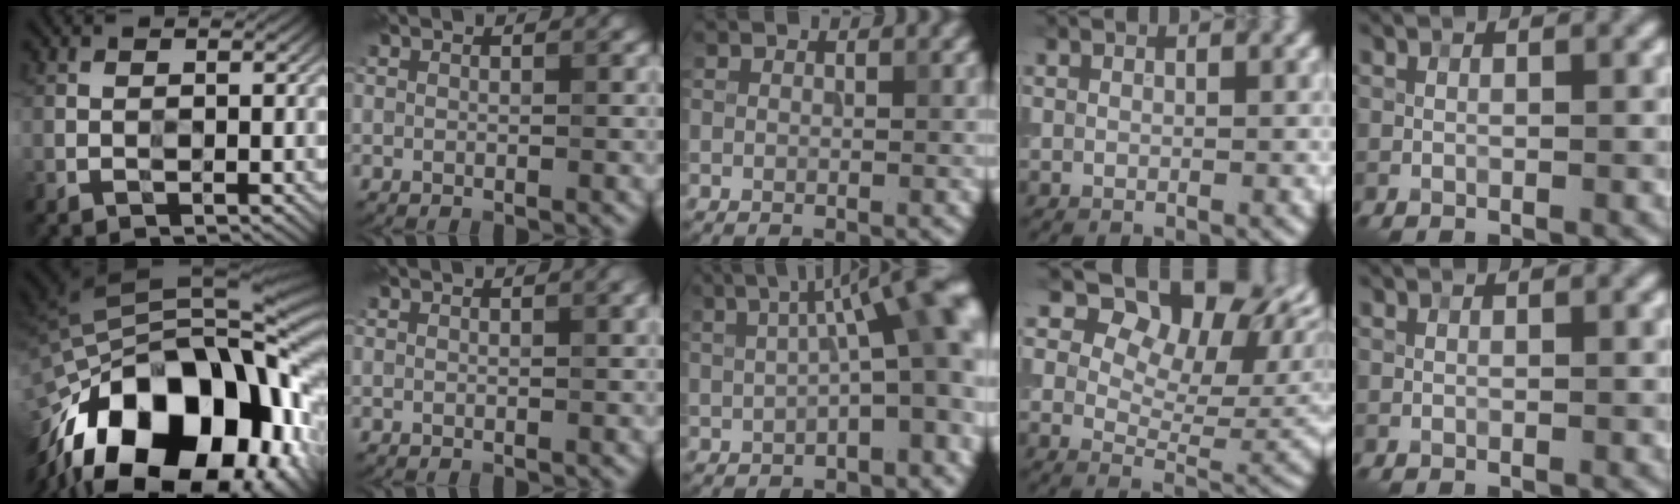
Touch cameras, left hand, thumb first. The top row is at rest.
{"thumb": {"total": 21.3, "force": [-11.0, 12.0, 13.7], "torque": [-0.253, -0.033, -0.155]}, "index": {"total": 1.2, "force": [0.5, 0.3, 1.0], "torque": [-0.008, 0.008, 0.005]}, "middle": {"total": 11.0, "force": [1.6, 3.6, 10.3], "torque": [-0.120, 0.025, 0.018]}, "ring": {"total": 11.5, "force": [5.8, 6.9, 7.1], "torque": [-0.095, 0.006, 0.093]}}